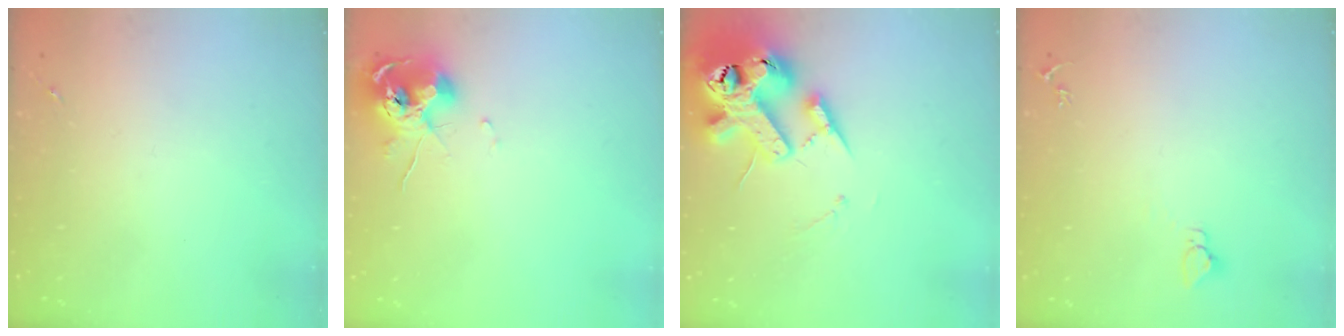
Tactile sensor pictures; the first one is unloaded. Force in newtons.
{"total": 10.3, "press": 10.2, "slide": 1.5}
{"total": 18.8, "press": 18.6, "slide": 2.9}
{"total": 2.9, "press": 2.9, "slide": 0.1}